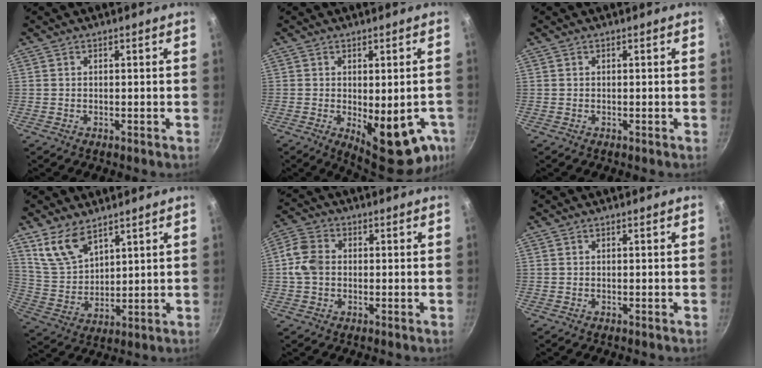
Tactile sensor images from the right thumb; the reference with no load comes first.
{"total": 15.5, "force": [-4.3, 6.6, 13.3], "torque": [-0.129, -0.017, -0.041]}
{"total": 0.0}
{"total": 9.2, "force": [6.3, 4.7, 4.8], "torque": [-0.078, -0.035, 0.139]}
{"total": 6.5, "force": [-0.1, 4.9, 4.2], "torque": [-0.079, 0.014, -0.014]}
{"total": 0.0}